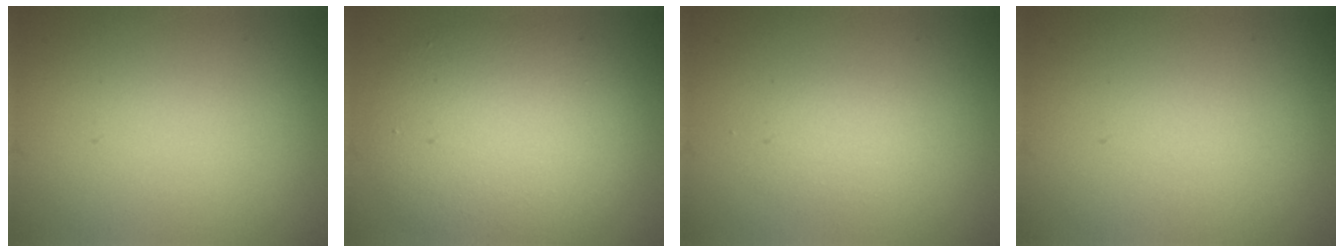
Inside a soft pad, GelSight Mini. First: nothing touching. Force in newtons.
{"total": 7.3, "press": 7.3, "slide": 0.6}
{"total": 1.4, "press": 1.4, "slide": 0.1}
{"total": 0.0}